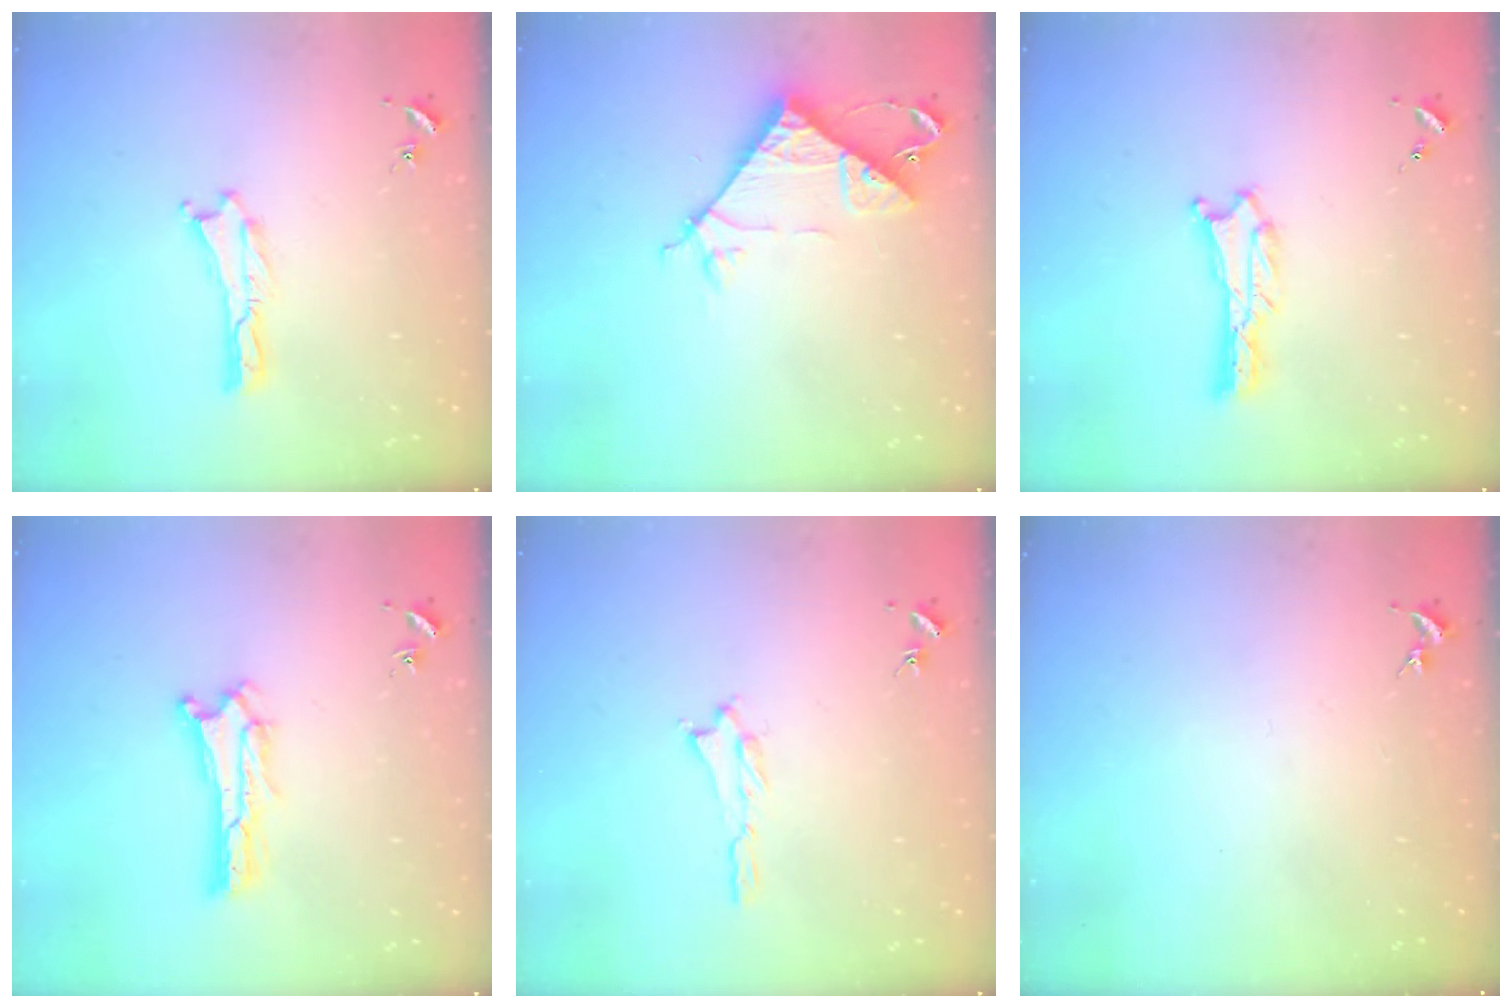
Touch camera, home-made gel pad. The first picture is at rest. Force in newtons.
{"total": 7.7, "press": 7.7, "slide": 0.7}
{"total": 0.7, "press": 0.7, "slide": 0.1}
{"total": 0.7, "press": 0.6, "slide": 0.2}
{"total": 1.2, "press": 1.2, "slide": 0.3}
{"total": 0.0}